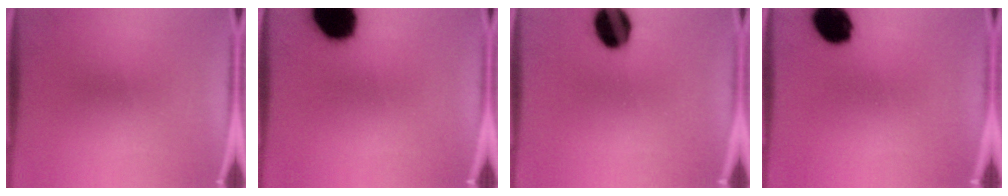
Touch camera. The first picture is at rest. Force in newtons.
{"total": 17.2}
{"total": 12.2}
{"total": 10.8}